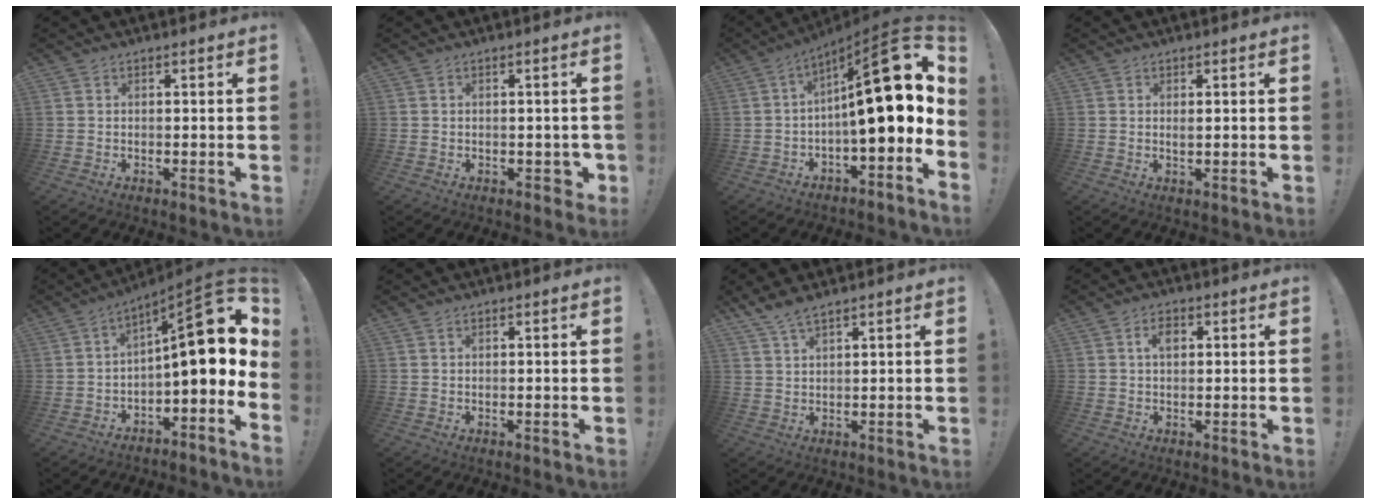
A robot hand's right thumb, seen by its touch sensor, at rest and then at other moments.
{"total": 3.1, "force": [-0.4, 2.4, 1.9], "torque": [-0.021, 0.008, -0.005]}
{"total": 20.9, "force": [2.8, 5.5, 20.0], "torque": [-0.284, -0.011, 0.046]}
{"total": 0.8, "force": [0.3, 0.4, 0.6], "torque": [-0.012, -0.001, 0.006]}
{"total": 16.1, "force": [3.0, 5.0, 15.0], "torque": [-0.199, -0.023, 0.044]}
{"total": 0.5, "force": [0.4, 0.2, 0.2], "torque": [-0.004, 0.001, 0.008]}
{"total": 4.5, "force": [3.7, 0.6, 2.5], "torque": [-0.064, -0.013, 0.070]}
{"total": 3.5, "force": [1.0, 2.2, 2.5], "torque": [-0.033, 0.000, 0.012]}